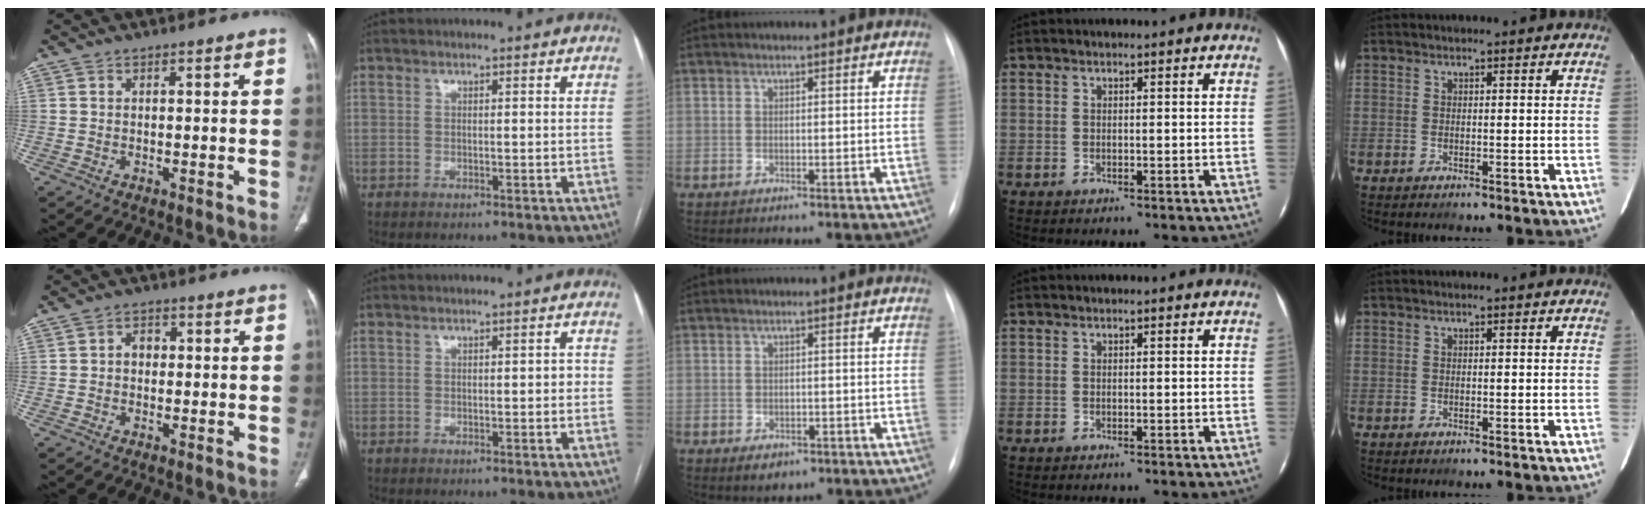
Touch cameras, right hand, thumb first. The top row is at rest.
{"thumb": {"total": 2.6, "force": [0.0, 2.1, 1.6], "torque": [-0.014, 0.011, -0.005]}, "index": {"total": 1.1, "force": [-0.1, 0.5, 1.0], "torque": [-0.008, 0.004, -0.003]}, "middle": {"total": 2.8, "force": [-1.5, 1.9, 1.5], "torque": [-0.017, 0.000, -0.010]}}